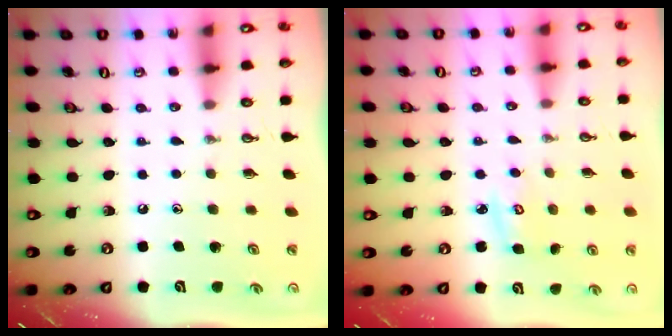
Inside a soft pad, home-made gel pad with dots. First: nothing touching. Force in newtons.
{"total": 4.0, "press": 3.9, "slide": 0.4}